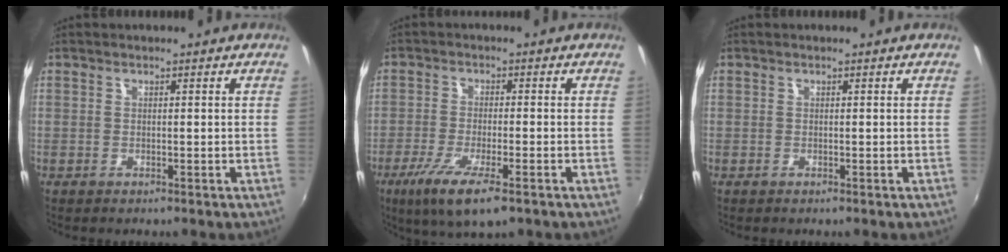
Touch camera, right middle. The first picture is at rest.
{"total": 10.0, "force": [-5.9, 2.1, 7.8], "torque": [-0.167, -0.038, -0.104]}
{"total": 0.0}